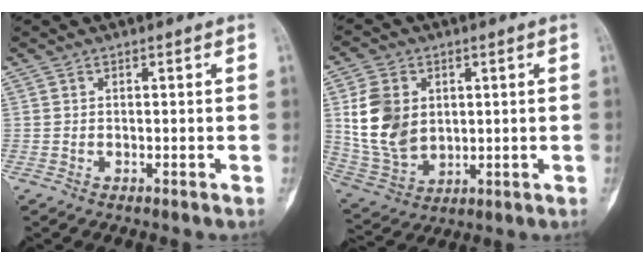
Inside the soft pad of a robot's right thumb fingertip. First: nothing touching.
{"total": 12.6, "force": [2.5, 9.4, 8.1], "torque": [-0.138, -0.012, 0.063]}